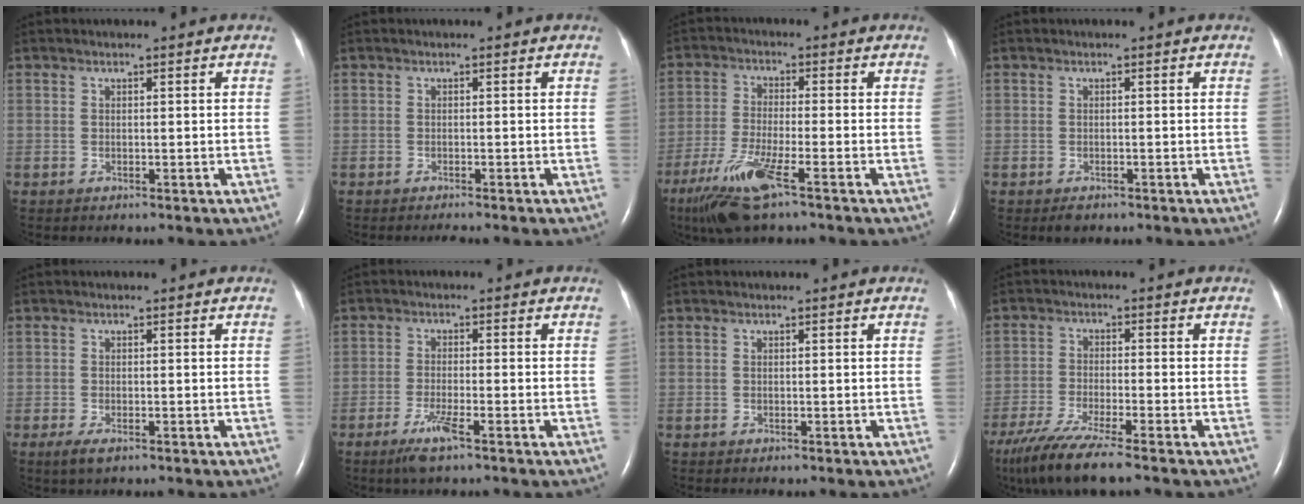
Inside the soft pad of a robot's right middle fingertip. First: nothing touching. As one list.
[{"total": 1.1, "force": [-1.0, -0.1, 0.4], "torque": [-0.009, -0.001, -0.013]}, {"total": 9.6, "force": [-5.7, 0.9, 7.6], "torque": [-0.167, -0.028, -0.106]}, {"total": 1.2, "force": [-0.9, 0.6, 0.6], "torque": [-0.013, -0.001, -0.009]}, {"total": 2.1, "force": [-1.2, 0.7, 1.6], "torque": [-0.040, -0.005, -0.020]}, {"total": 4.2, "force": [-2.6, 0.1, 3.3], "torque": [-0.077, -0.010, -0.052]}, {"total": 0.0}, {"total": 10.4, "force": [-8.3, -0.2, 6.3], "torque": [-0.117, -0.033, -0.144]}]